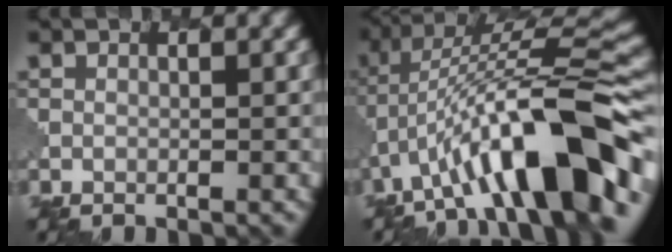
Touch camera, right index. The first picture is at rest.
{"total": 12.2, "force": [-5.1, 3.5, 10.5], "torque": [-0.165, 0.023, -0.076]}